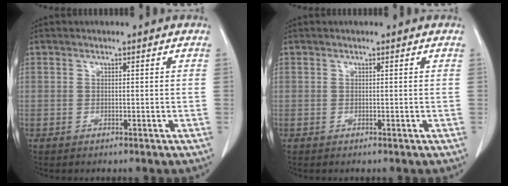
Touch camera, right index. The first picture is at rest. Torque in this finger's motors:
{"motor_torque": [-0.10, 0.08, -0.01, -0.01]}